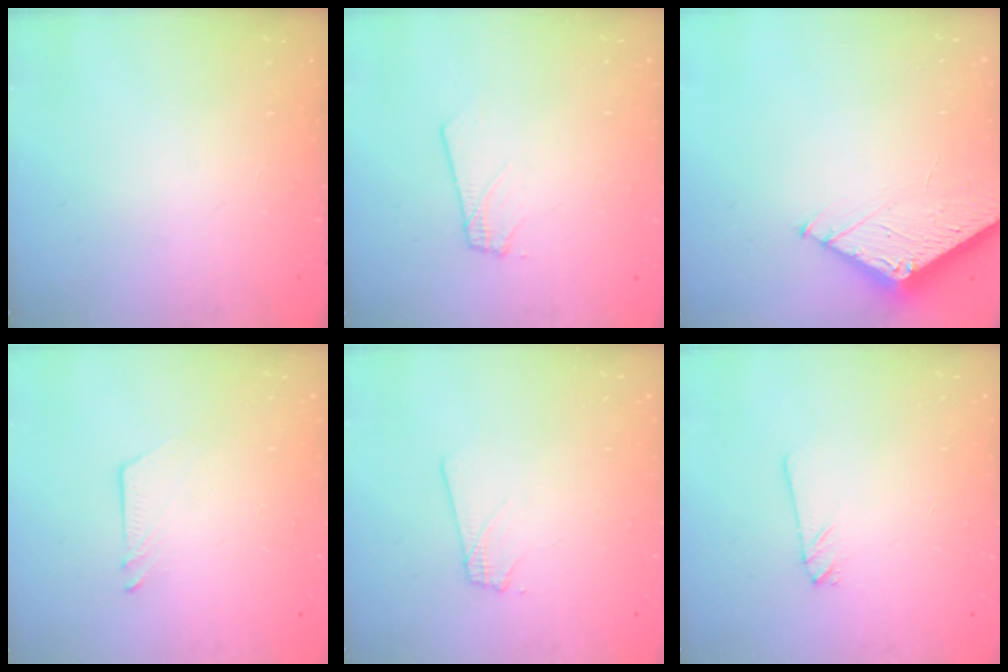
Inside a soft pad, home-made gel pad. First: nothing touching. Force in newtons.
{"total": 2.3, "press": 2.3, "slide": 0.3}
{"total": 4.7, "press": 4.7, "slide": 0.5}
{"total": 3.5, "press": 3.4, "slide": 0.3}
{"total": 3.5, "press": 3.5, "slide": 0.3}
{"total": 0.8, "press": 0.8, "slide": 0.1}